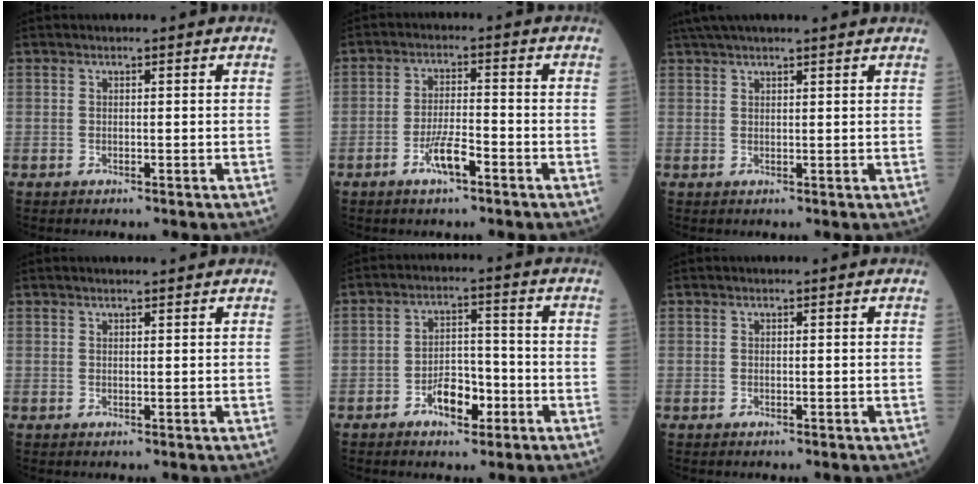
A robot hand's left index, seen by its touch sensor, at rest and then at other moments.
{"total": 4.7, "force": [-2.7, 0.8, 3.8], "torque": [-0.078, -0.001, -0.052]}
{"total": 9.6, "force": [8.3, 0.4, 4.7], "torque": [-0.076, 0.040, 0.114]}
{"total": 2.0, "force": [1.9, 0.1, 0.7], "torque": [-0.009, 0.012, 0.027]}
{"total": 5.8, "force": [-2.9, 2.9, 4.1], "torque": [-0.073, 0.011, -0.049]}
{"total": 0.0}